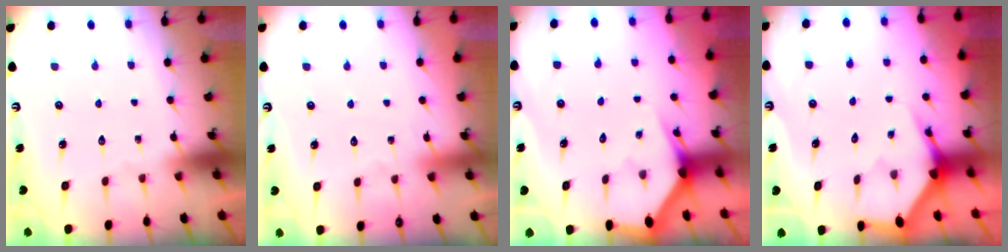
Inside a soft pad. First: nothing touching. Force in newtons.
{"total": 3.7, "press": 3.7, "slide": 0.5}
{"total": 2.8, "press": 2.8, "slide": 0.1}
{"total": 3.6, "press": 3.6, "slide": 0.1}